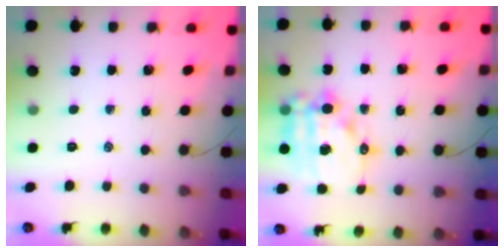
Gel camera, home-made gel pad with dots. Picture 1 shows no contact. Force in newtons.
{"total": 16.0, "press": 15.6, "slide": 3.5}